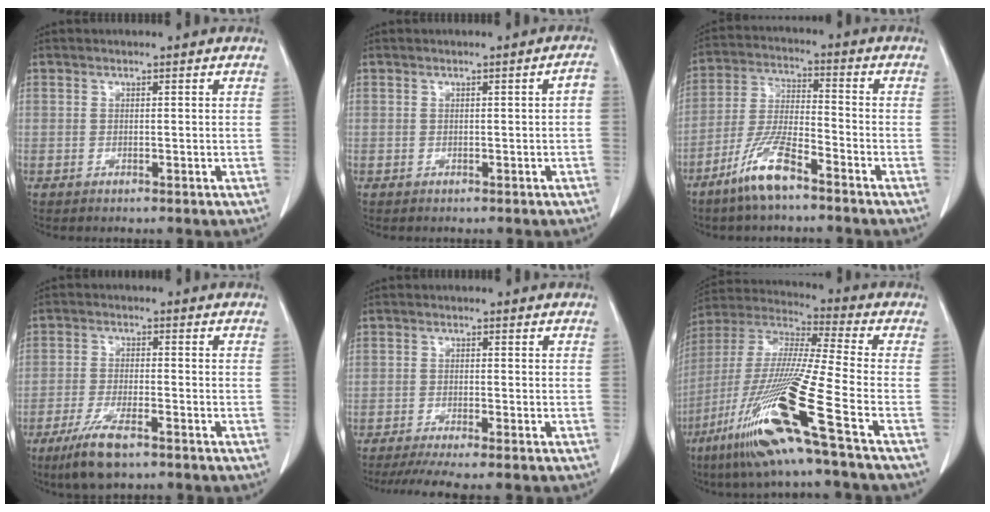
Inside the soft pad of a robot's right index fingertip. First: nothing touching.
{"total": 1.4, "force": [-0.3, 0.2, 1.4], "torque": [-0.011, 0.002, -0.002]}
{"total": 9.1, "force": [-6.1, 1.5, 6.6], "torque": [-0.138, -0.013, -0.121]}
{"total": 7.1, "force": [-4.7, 1.3, 5.2], "torque": [-0.101, -0.014, -0.079]}
{"total": 6.3, "force": [-5.3, -0.4, 3.5], "torque": [-0.046, -0.013, -0.085]}
{"total": 20.7, "force": [-10.0, -1.2, 18.1], "torque": [-0.400, -0.053, -0.199]}